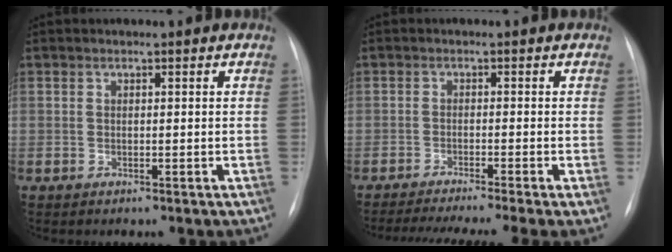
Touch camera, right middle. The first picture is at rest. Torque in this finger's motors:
{"motor_torque": [1.04, -1.10, 0.16, 0.05]}